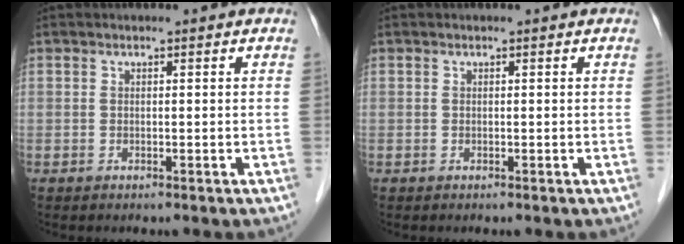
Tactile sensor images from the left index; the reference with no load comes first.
{"total": 0.0}